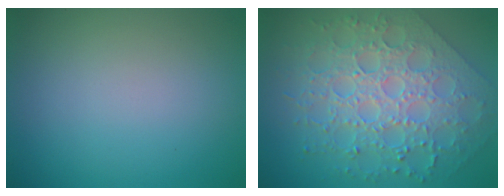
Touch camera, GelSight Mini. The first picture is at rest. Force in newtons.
{"total": 8.4, "press": 6.1, "slide": 5.8}